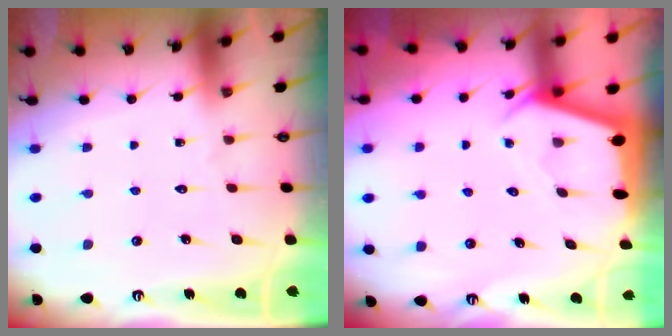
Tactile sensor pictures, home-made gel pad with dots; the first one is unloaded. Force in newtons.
{"total": 2.5, "press": 2.5, "slide": 0.2}